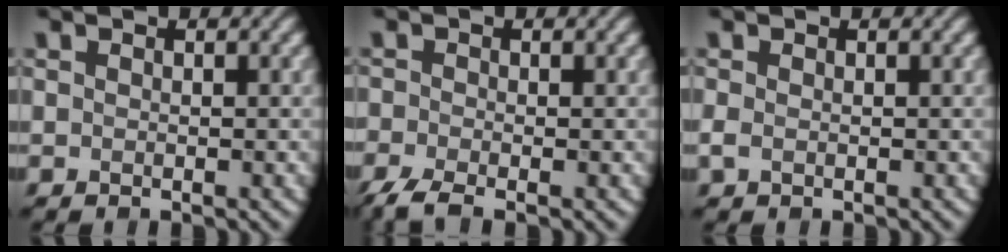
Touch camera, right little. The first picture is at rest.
{"total": 3.1, "force": [-2.1, 0.8, 2.1], "torque": [-0.048, -0.008, -0.051]}
{"total": 0.8, "force": [-0.2, 0.4, 0.7], "torque": [-0.021, -0.003, -0.004]}